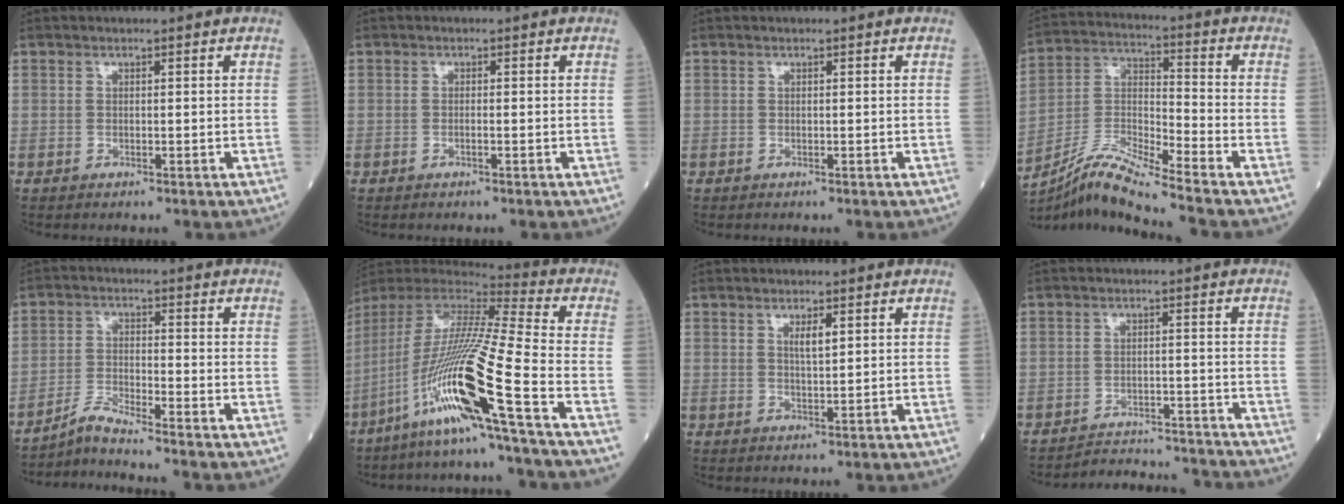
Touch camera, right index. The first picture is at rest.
{"total": 0.6, "force": [-0.3, 0.0, 0.5], "torque": [-0.011, 0.001, -0.006]}
{"total": 0.0}
{"total": 11.0, "force": [-9.3, -1.1, 5.8], "torque": [-0.122, -0.005, -0.176]}
{"total": 4.4, "force": [-4.0, -1.5, 0.8], "torque": [-0.029, -0.023, -0.081]}
{"total": 21.3, "force": [-10.0, -1.5, 18.7], "torque": [-0.404, -0.044, -0.204]}
{"total": 2.3, "force": [1.0, 0.4, 2.1], "torque": [-0.039, -0.001, 0.017]}
{"total": 11.1, "force": [-11.1, 0.2, 0.2], "torque": [-0.001, 0.017, -0.166]}